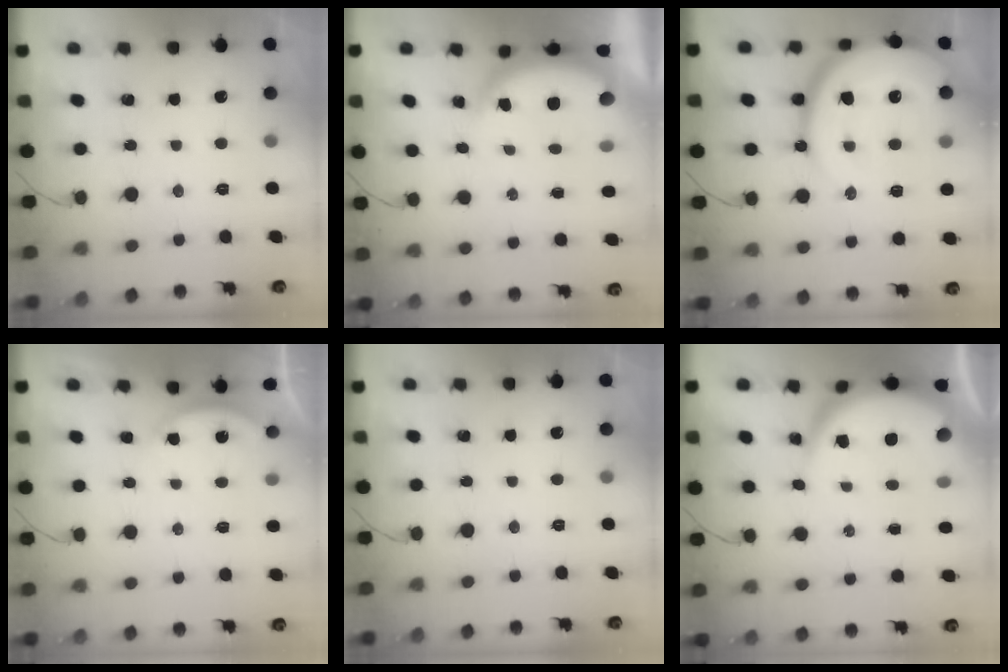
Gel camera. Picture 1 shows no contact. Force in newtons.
{"total": 5.2, "press": 5.2, "slide": 0.5}
{"total": 24.4, "press": 24.3, "slide": 2.5}
{"total": 2.2, "press": 2.2, "slide": 0.5}
{"total": 0.0}
{"total": 8.5, "press": 8.5, "slide": 0.8}